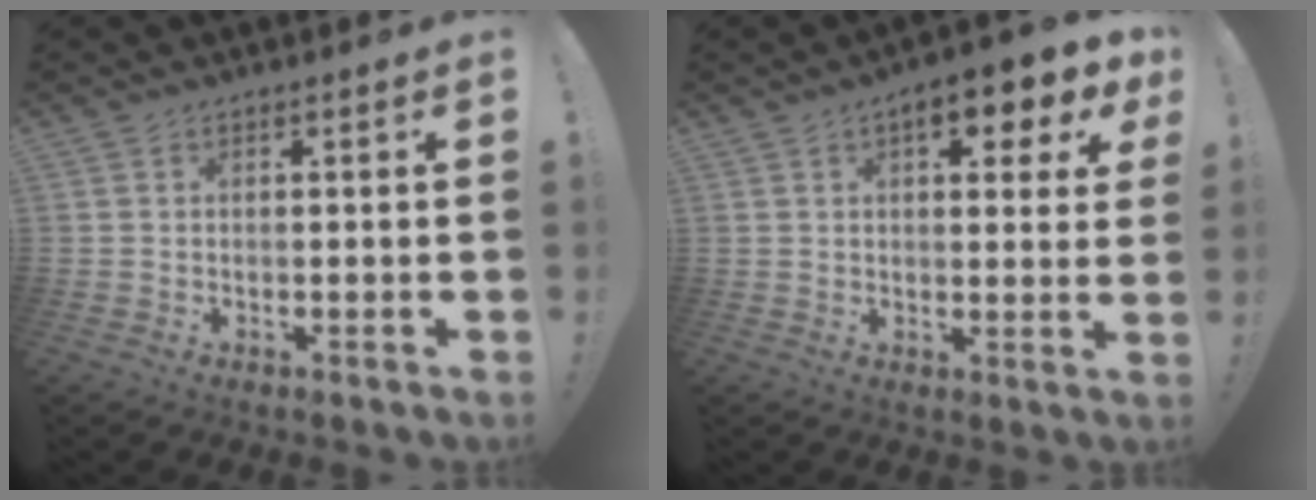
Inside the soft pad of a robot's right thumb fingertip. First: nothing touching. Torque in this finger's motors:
{"motor_torque": [0.73, 2.96, 0.98, -0.11, 0.02]}